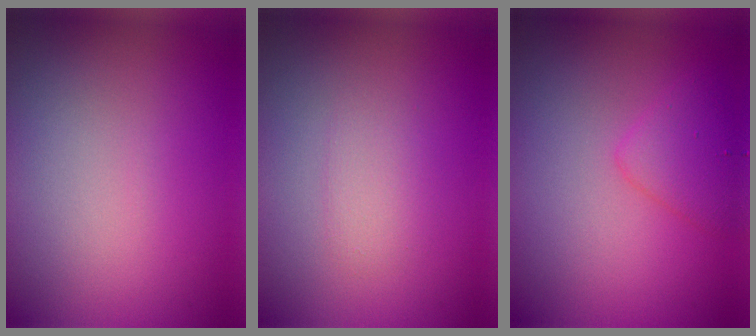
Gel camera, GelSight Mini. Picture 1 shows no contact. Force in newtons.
{"total": 1.5, "press": 1.5, "slide": 0.1}
{"total": 2.3, "press": 2.3, "slide": 0.0}